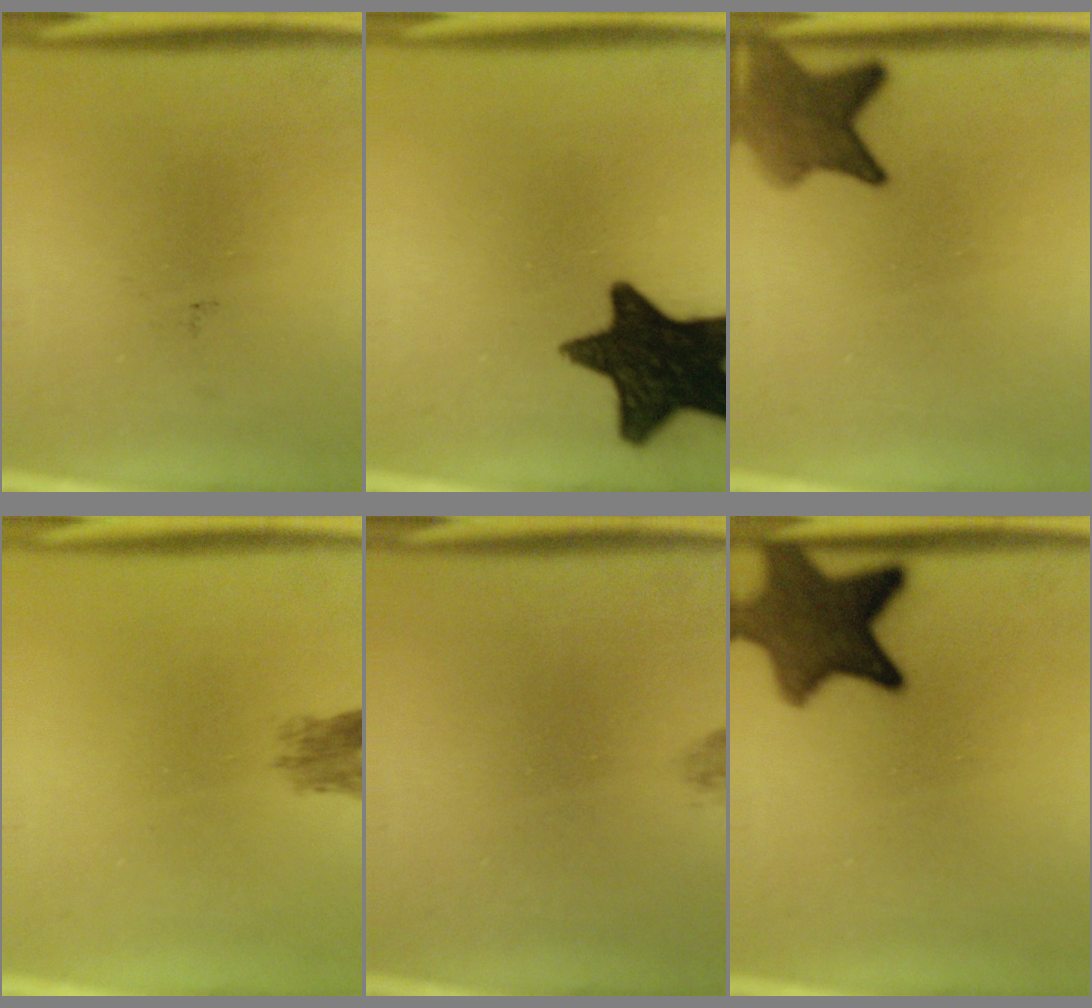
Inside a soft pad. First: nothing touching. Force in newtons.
{"total": 16.7}
{"total": 6.6}
{"total": 2.5}
{"total": 0.8}
{"total": 11.1}